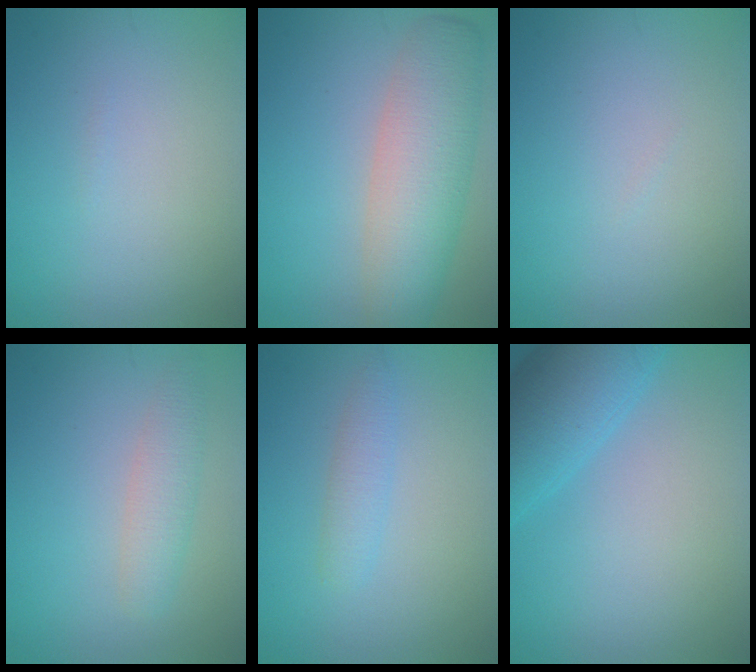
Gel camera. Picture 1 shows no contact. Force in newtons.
{"total": 5.9, "press": 5.9, "slide": 0.5}
{"total": 0.0}
{"total": 2.4, "press": 2.4, "slide": 0.2}
{"total": 1.7, "press": 1.7, "slide": 0.1}
{"total": 6.6, "press": 6.6, "slide": 0.2}